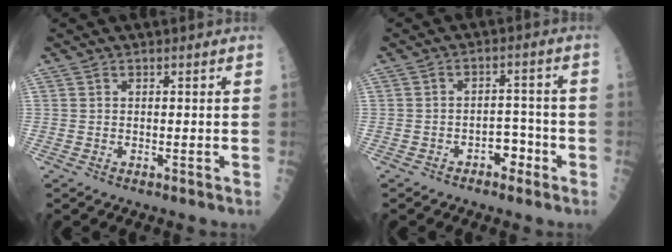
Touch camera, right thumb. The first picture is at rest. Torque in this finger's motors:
{"motor_torque": [0.56, 0.33, 0.08, -0.71, 0.04]}